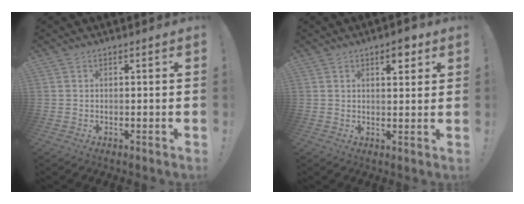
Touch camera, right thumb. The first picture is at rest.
{"total": 4.4, "force": [2.6, 2.2, 2.8], "torque": [-0.013, -0.014, 0.037]}